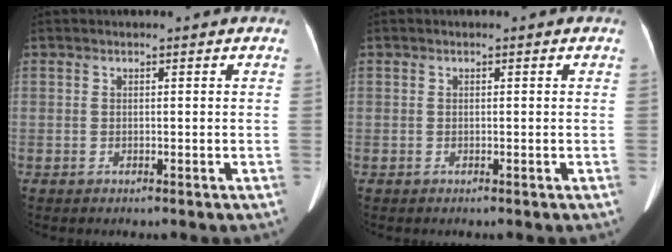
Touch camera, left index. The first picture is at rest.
{"total": 0.0}